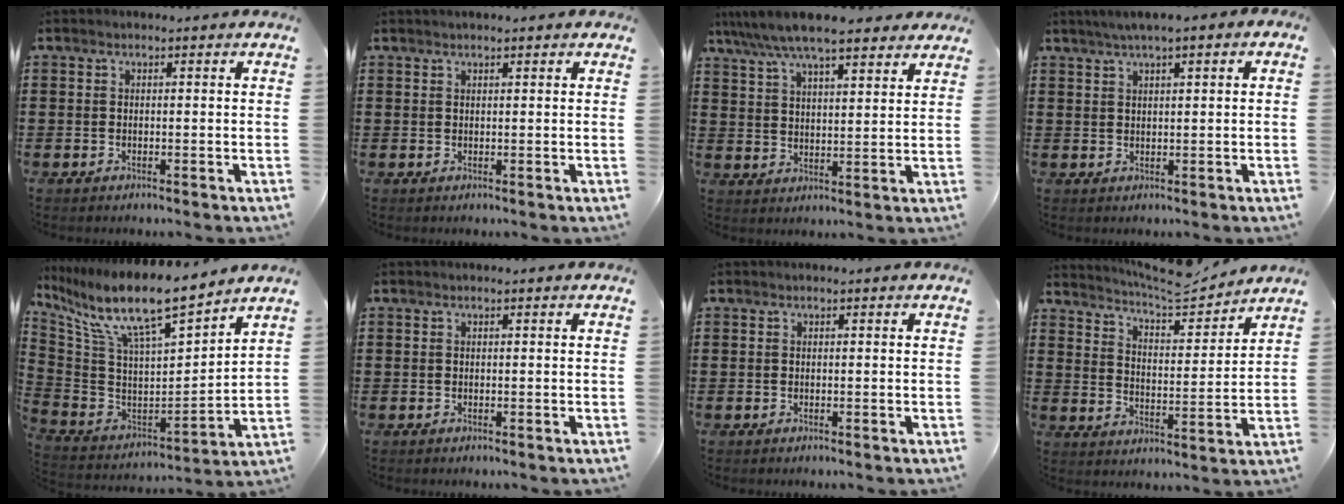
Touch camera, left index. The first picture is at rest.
{"total": 1.0, "force": [0.8, 0.2, 0.5], "torque": [-0.012, 0.002, 0.015]}
{"total": 8.1, "force": [7.1, 1.3, 3.7], "torque": [-0.097, -0.019, 0.126]}
{"total": 2.2, "force": [1.1, 0.2, 1.9], "torque": [-0.035, 0.004, 0.018]}
{"total": 11.7, "force": [9.0, 1.6, 7.2], "torque": [-0.175, -0.062, 0.153]}
{"total": 0.0}
{"total": 0.0}
{"total": 7.3, "force": [7.0, 0.5, 2.1], "torque": [-0.059, -0.044, 0.120]}